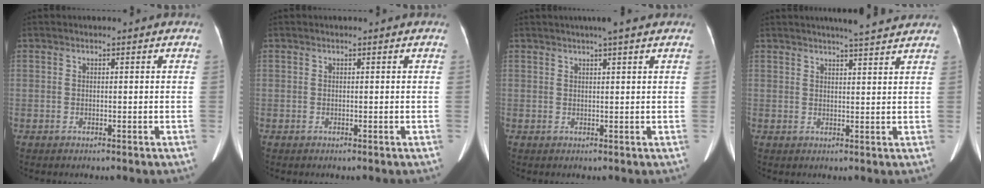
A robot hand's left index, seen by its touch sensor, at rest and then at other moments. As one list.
[{"total": 0.0}, {"total": 4.2, "force": [3.3, 0.0, 2.6], "torque": [-0.038, 0.021, 0.048]}, {"total": 6.7, "force": [6.0, 0.0, 2.8], "torque": [-0.045, 0.008, 0.074]}]